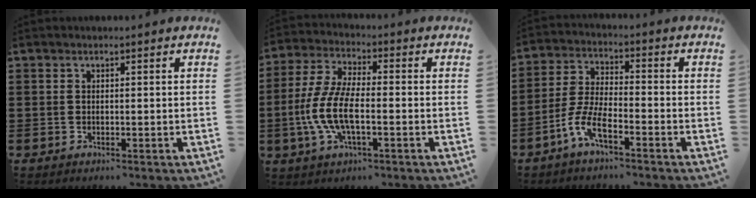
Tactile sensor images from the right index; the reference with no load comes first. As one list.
[{"total": 8.7, "force": [-2.3, 3.3, 7.7], "torque": [-0.185, -0.015, -0.049]}, {"total": 6.4, "force": [-4.1, 1.4, 4.6], "torque": [-0.125, -0.014, -0.086]}]